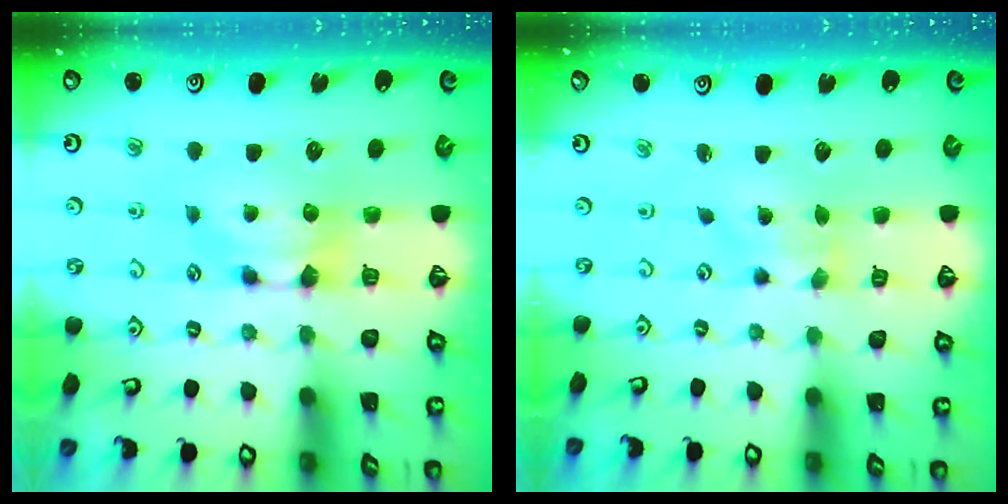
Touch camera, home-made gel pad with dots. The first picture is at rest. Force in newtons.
{"total": 2.1, "press": 1.8, "slide": 1.0}